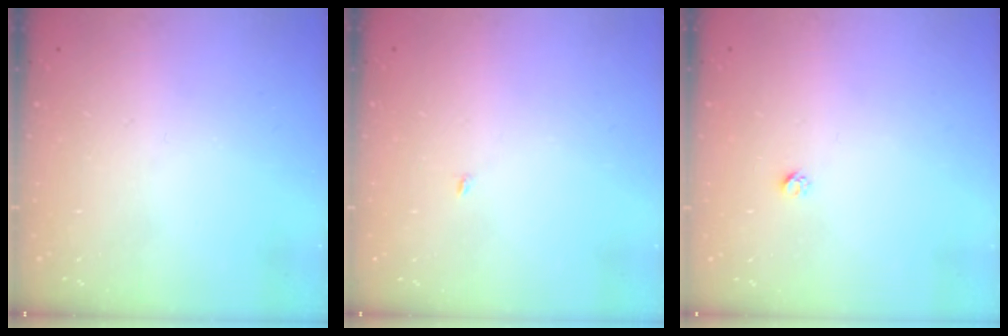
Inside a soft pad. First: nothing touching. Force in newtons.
{"total": 1.9, "press": 1.9, "slide": 0.2}
{"total": 1.9, "press": 1.9, "slide": 0.1}